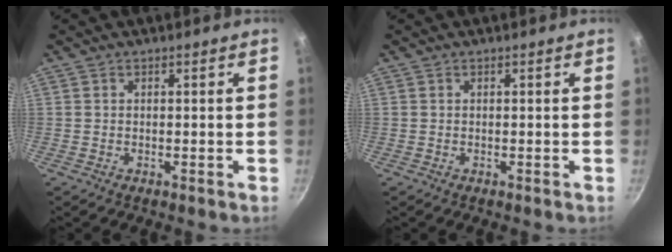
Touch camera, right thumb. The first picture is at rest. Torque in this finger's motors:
{"motor_torque": [0.05, 0.09, -0.07, 0.02, 0.00]}